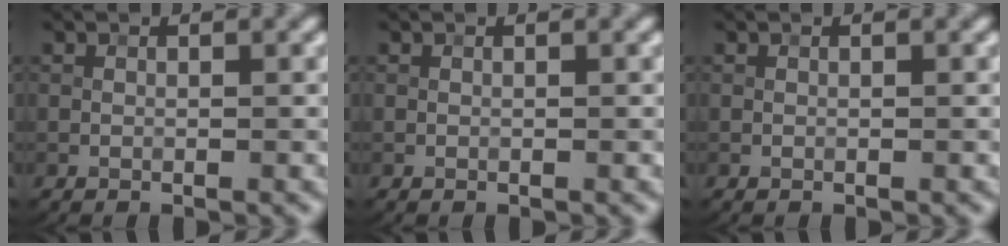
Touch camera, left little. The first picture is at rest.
{"total": 0.0}
{"total": 0.0}